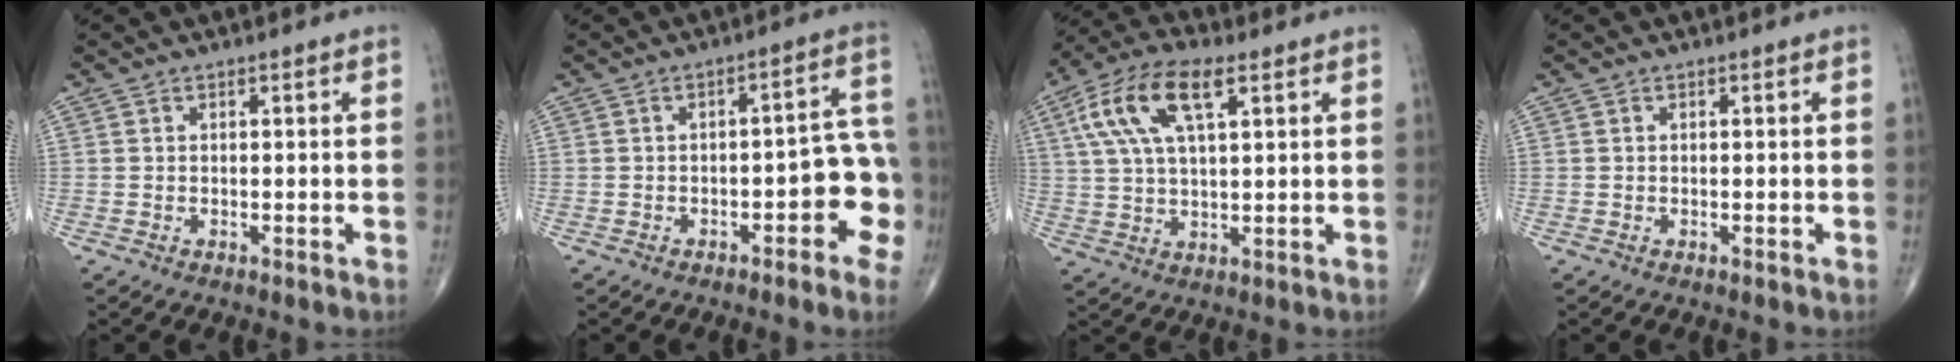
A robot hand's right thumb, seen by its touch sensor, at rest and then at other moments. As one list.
[{"total": 9.3, "force": [-3.1, 3.7, 7.9], "torque": [-0.058, 0.041, -0.042]}, {"total": 13.5, "force": [5.2, 5.7, 11.0], "torque": [-0.222, 0.013, 0.093]}, {"total": 0.0}]